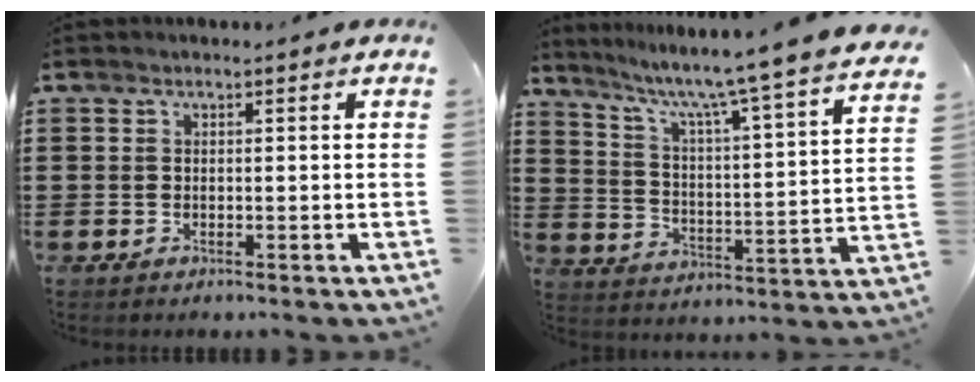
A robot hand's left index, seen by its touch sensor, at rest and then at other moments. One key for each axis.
{"total": 7.0, "fx": 5.8, "fy": -1.2, "fz": 3.7, "tx": -0.098, "ty": -0.058, "tz": 0.082}